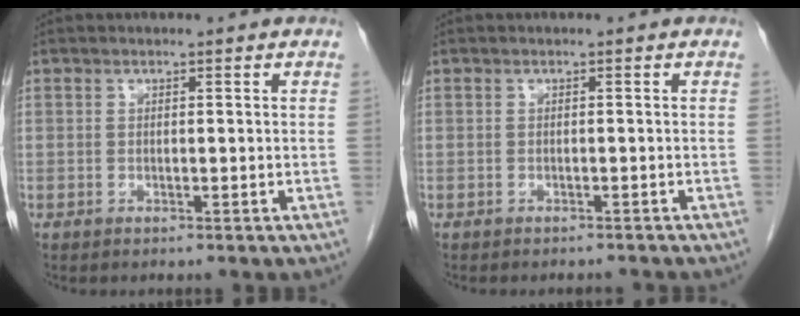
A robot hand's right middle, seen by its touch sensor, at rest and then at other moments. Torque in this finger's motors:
{"motor_torque": [0.00, 0.00, -0.11, 0.00]}